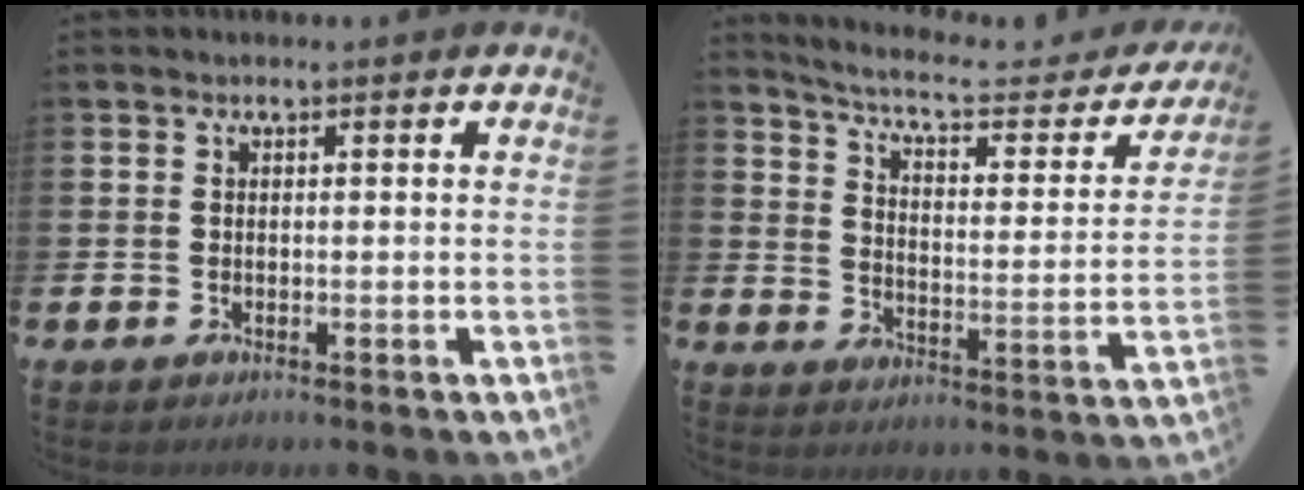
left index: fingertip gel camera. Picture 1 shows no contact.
{"total": 6.5, "force": [5.7, 1.4, 2.8], "torque": [-0.080, -0.042, 0.090]}